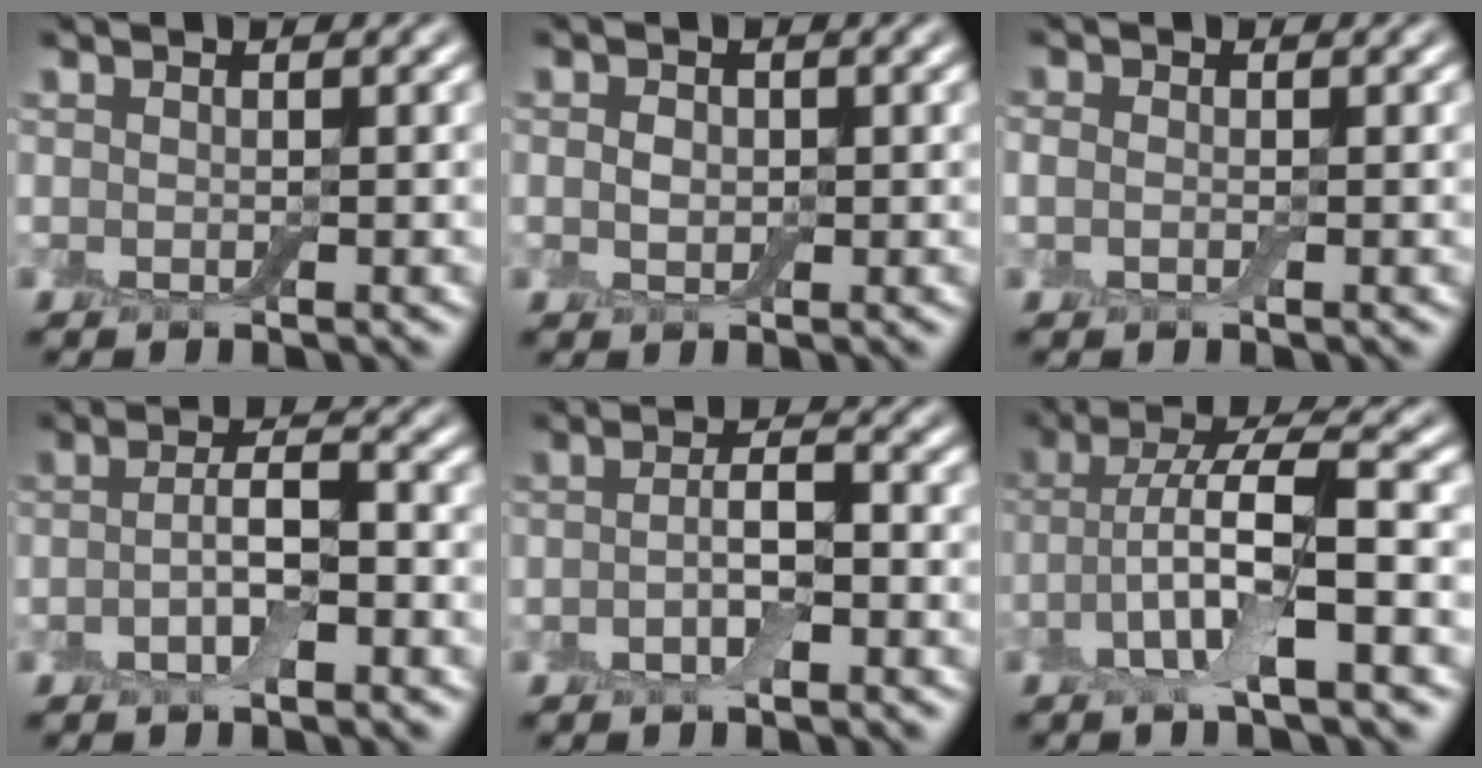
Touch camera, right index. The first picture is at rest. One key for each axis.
{"total": 1.4, "fx": 0.1, "fy": 1.1, "fz": 0.9, "tx": -0.016, "ty": 0.001, "tz": -0.001}
{"total": 0.9, "fx": -0.1, "fy": 0.7, "fz": 0.6, "tx": -0.014, "ty": 0.001, "tz": -0.005}
{"total": 3.2, "fx": -1.1, "fy": 1.0, "fz": 2.8, "tx": -0.056, "ty": 0.005, "tz": -0.026}
{"total": 2.7, "fx": -0.9, "fy": 0.8, "fz": 2.3, "tx": -0.045, "ty": 0.004, "tz": -0.021}
{"total": 7.2, "fx": -2.1, "fy": 1.8, "fz": 6.6, "tx": -0.132, "ty": 0.014, "tz": -0.046}